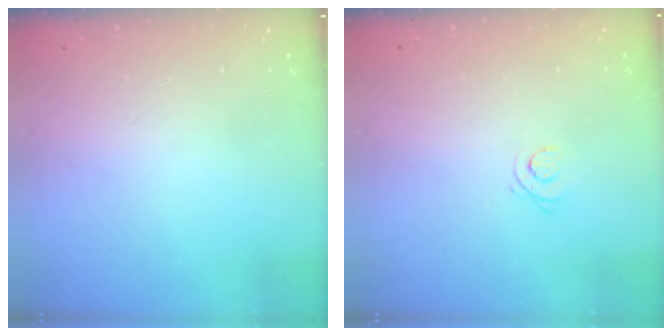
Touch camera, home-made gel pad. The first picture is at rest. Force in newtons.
{"total": 2.5, "press": 2.5, "slide": 0.3}